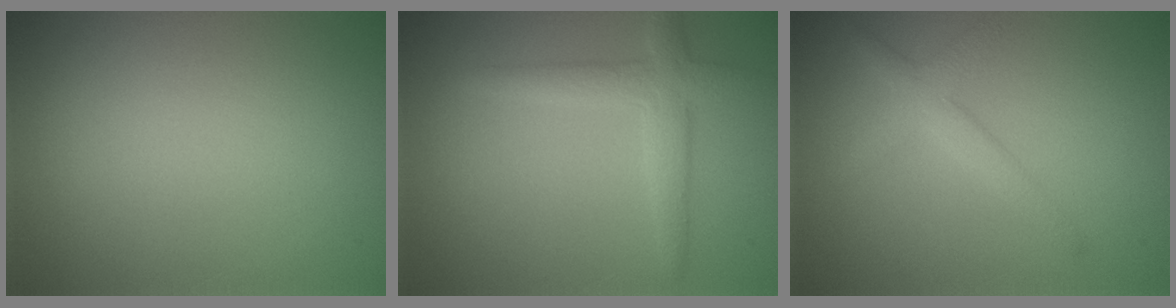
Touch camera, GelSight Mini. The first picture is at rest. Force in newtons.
{"total": 3.1, "press": 3.1, "slide": 0.2}
{"total": 2.6, "press": 2.6, "slide": 0.1}